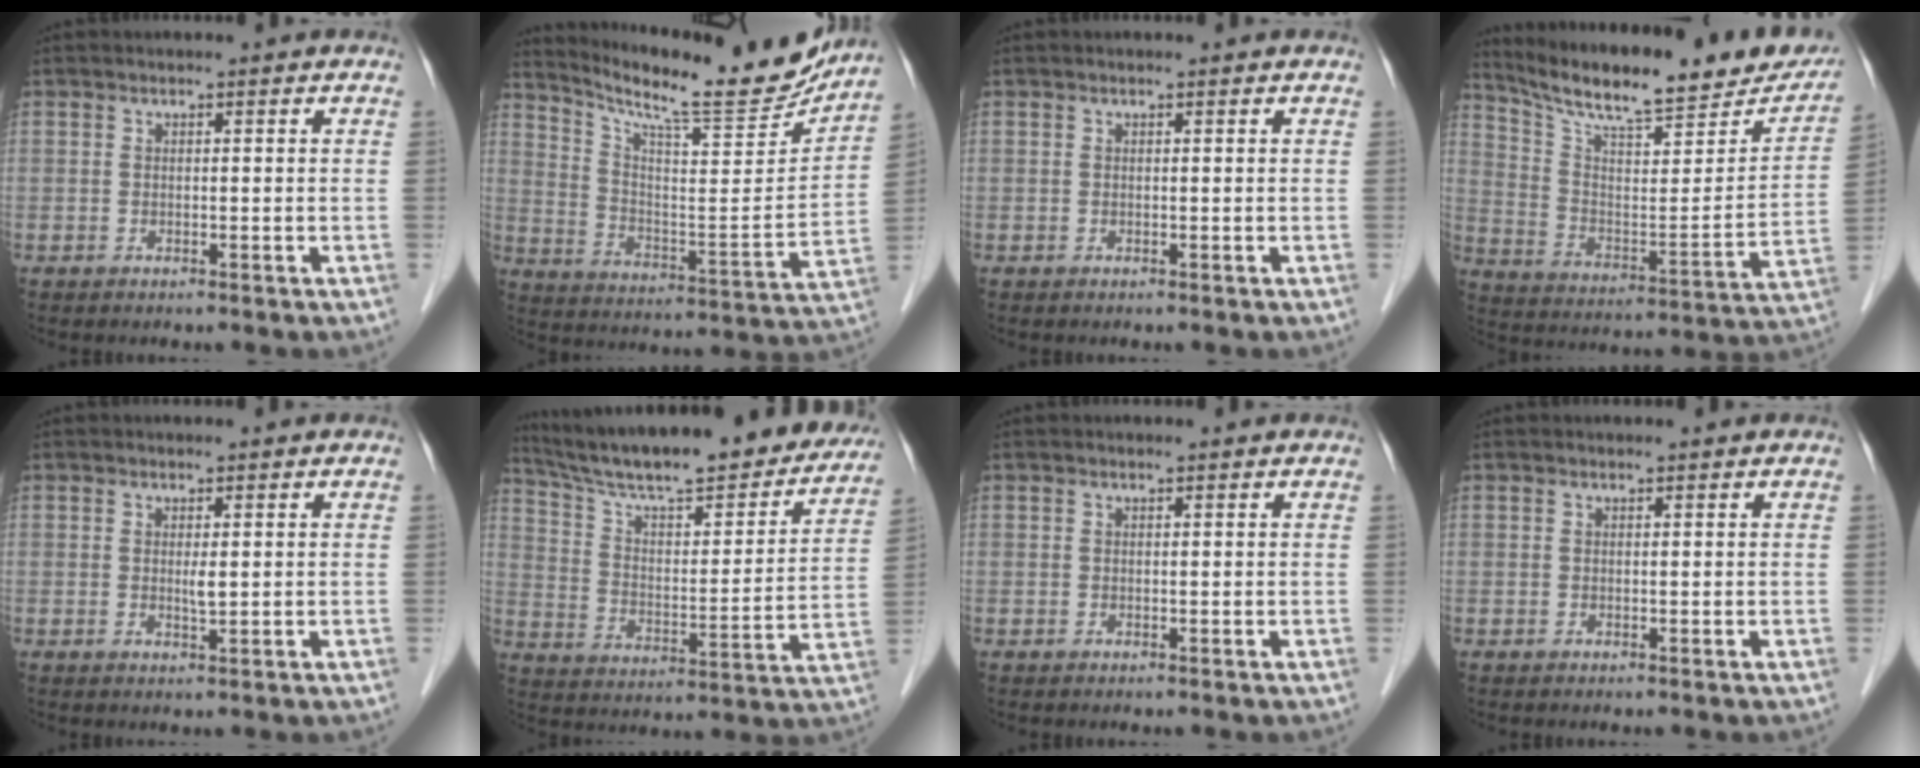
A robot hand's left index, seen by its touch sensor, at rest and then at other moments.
{"total": 19.8, "force": [18.0, 1.4, 8.2], "torque": [-0.144, -0.048, 0.262]}
{"total": 0.0}
{"total": 23.9, "force": [20.2, 4.7, 12.0], "torque": [-0.186, -0.027, 0.288]}
{"total": 1.1, "force": [-0.2, 0.1, 1.1], "torque": [-0.025, -0.009, -0.002]}
{"total": 28.4, "force": [24.3, 5.0, 13.7], "torque": [-0.218, -0.033, 0.332]}
{"total": 0.0}
{"total": 0.0}